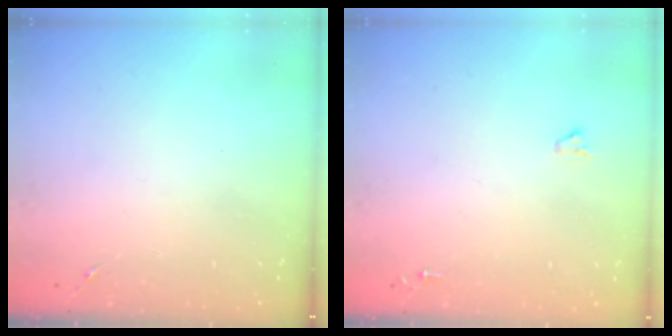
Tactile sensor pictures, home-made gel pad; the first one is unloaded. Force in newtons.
{"total": 0.9, "press": 0.9, "slide": 0.1}